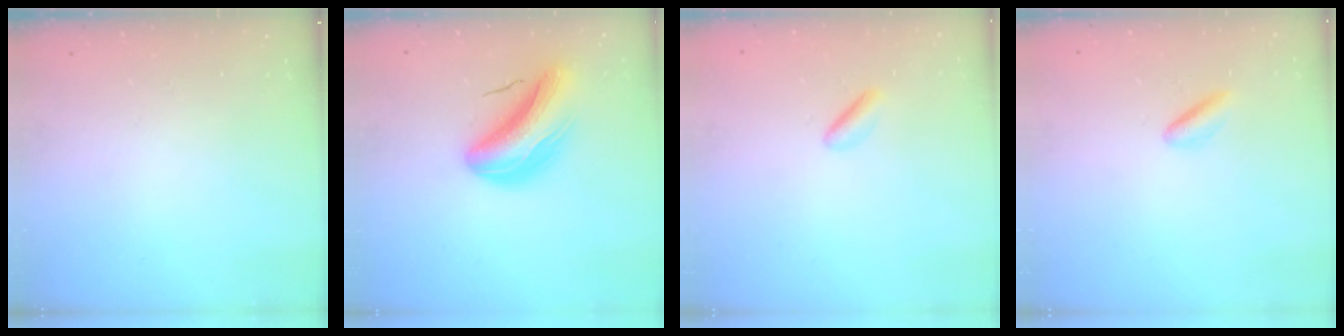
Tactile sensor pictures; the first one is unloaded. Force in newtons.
{"total": 9.7, "press": 9.3, "slide": 2.7}
{"total": 1.8, "press": 1.5, "slide": 0.9}
{"total": 2.9, "press": 2.8, "slide": 0.6}